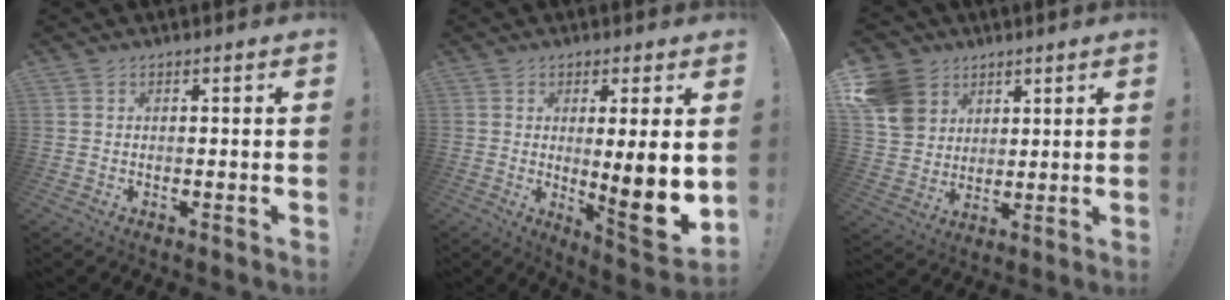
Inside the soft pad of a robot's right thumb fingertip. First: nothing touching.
{"total": 11.7, "force": [0.3, 1.1, 11.7], "torque": [-0.151, -0.027, 0.006]}
{"total": 12.7, "force": [5.5, 10.7, 4.3], "torque": [-0.071, -0.024, 0.115]}